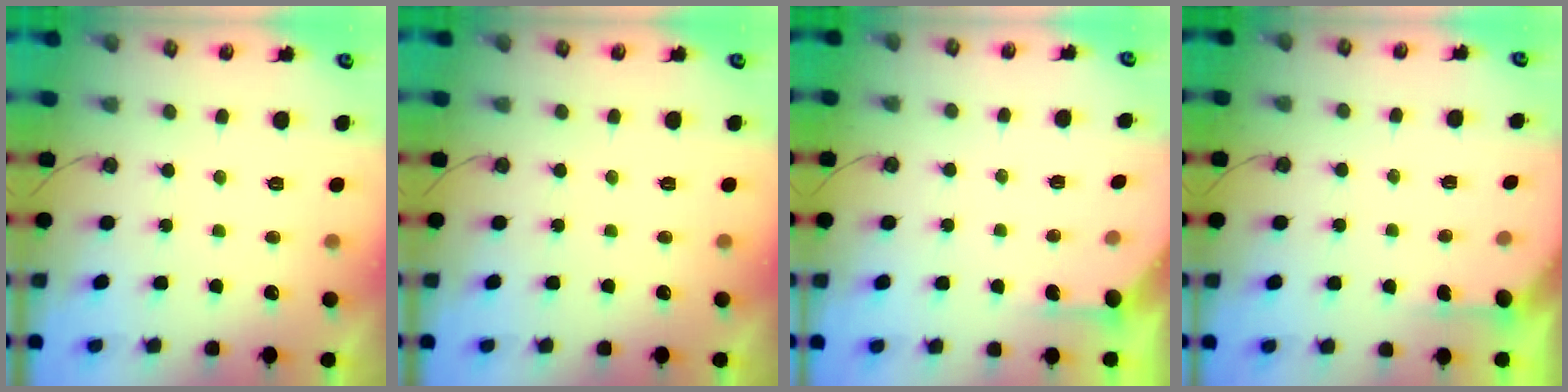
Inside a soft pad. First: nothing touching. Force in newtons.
{"total": 0.0}
{"total": 1.9, "press": 1.9, "slide": 0.3}
{"total": 1.5, "press": 1.5, "slide": 0.2}